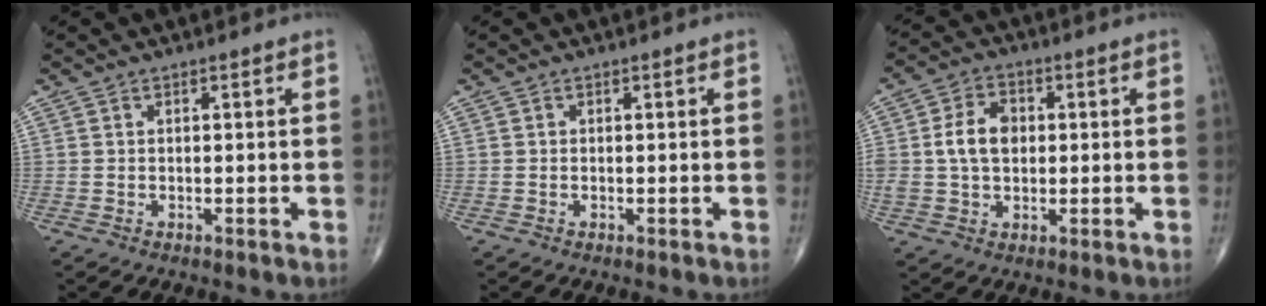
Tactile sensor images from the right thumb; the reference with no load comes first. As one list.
[{"total": 0.0}, {"total": 8.0, "force": [0.6, 5.7, 5.6], "torque": [-0.091, 0.010, 0.011]}]